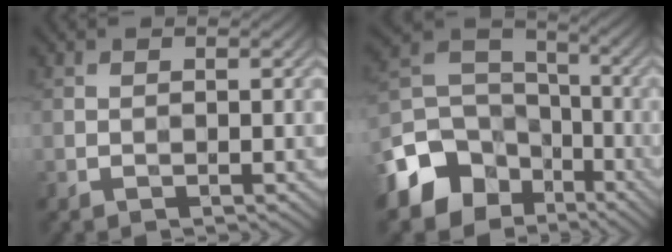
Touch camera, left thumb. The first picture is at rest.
{"total": 13.2, "force": [-7.3, 9.7, 5.1], "torque": [-0.157, -0.023, -0.137]}